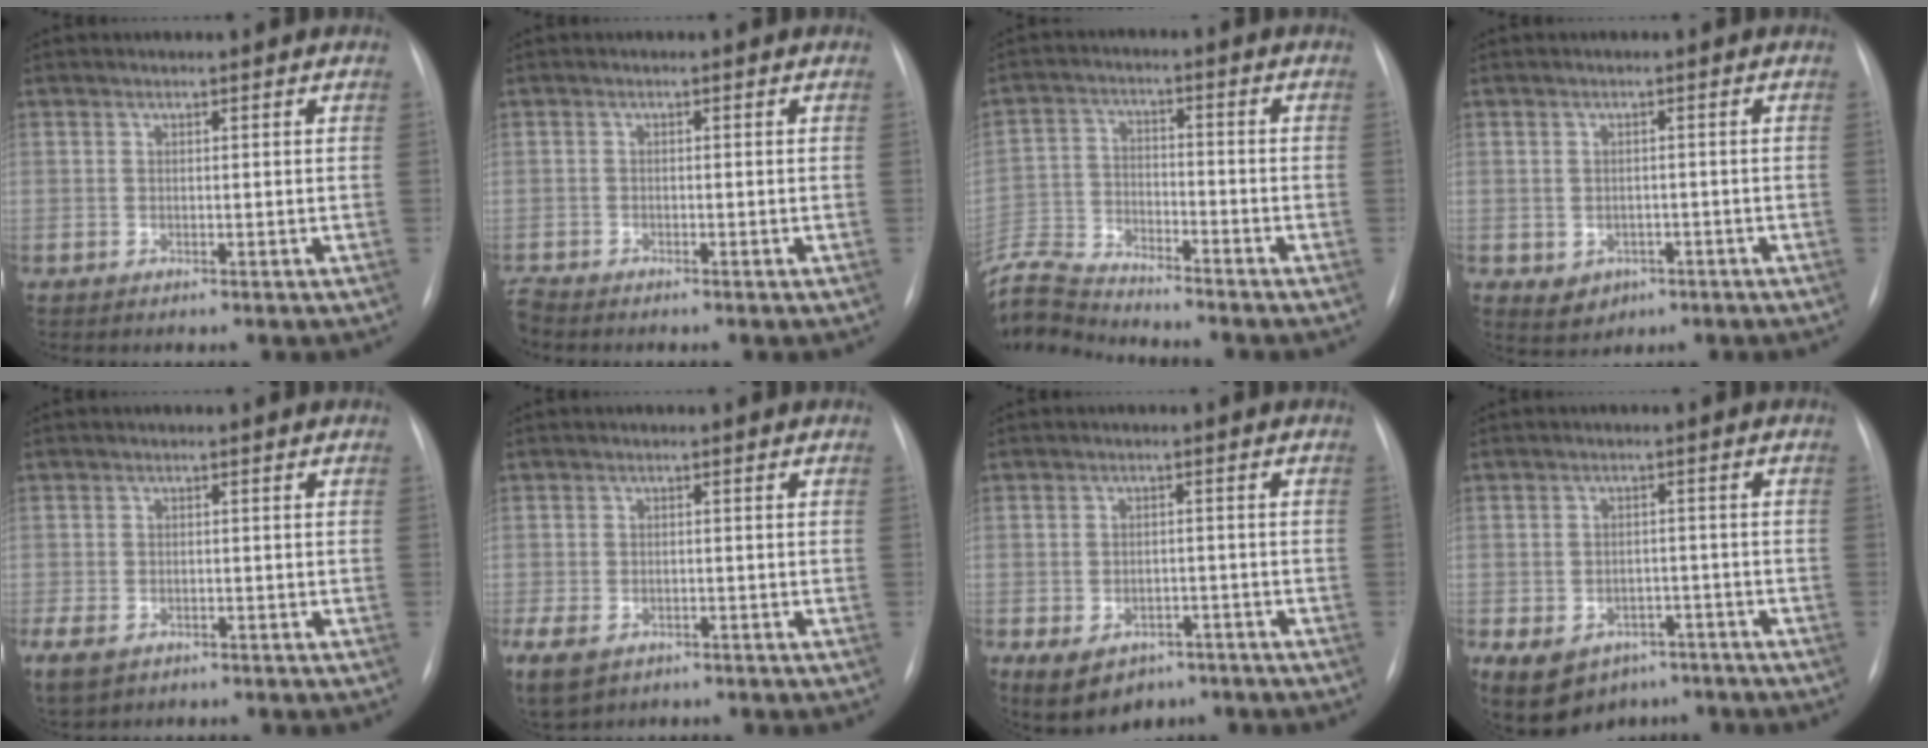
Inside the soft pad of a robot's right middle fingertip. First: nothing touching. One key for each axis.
{"total": 1.9, "fx": -1.8, "fy": 0.3, "fz": 0.3, "tx": -0.006, "ty": -0.007, "tz": -0.033}
{"total": 10.0, "fx": -9.9, "fy": -0.4, "fz": 1.1, "tx": -0.026, "ty": 0.000, "tz": -0.189}
{"total": 3.6, "fx": -1.3, "fy": 3.1, "fz": 1.3, "tx": -0.013, "ty": 0.005, "tz": -0.002}
{"total": 7.8, "fx": -4.2, "fy": 5.4, "fz": 3.8, "tx": -0.102, "ty": -0.009, "tz": -0.059}
{"total": 11.5, "fx": -5.9, "fy": 8.3, "fz": 5.4, "tx": -0.157, "ty": -0.011, "tz": -0.079}
{"total": 7.9, "fx": -4.6, "fy": 5.5, "fz": 3.5, "tx": -0.060, "ty": 0.012, "tz": -0.055}
{"total": 12.3, "fx": -6.8, "fy": 9.1, "fz": 4.6, "tx": -0.109, "ty": 0.010, "tz": -0.087}